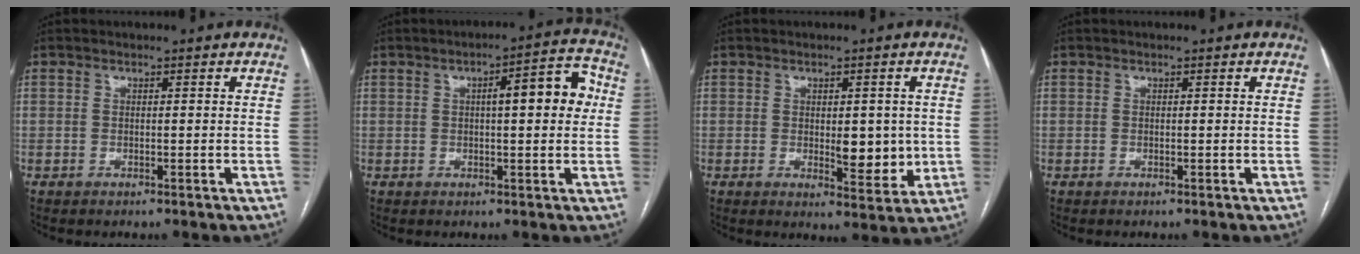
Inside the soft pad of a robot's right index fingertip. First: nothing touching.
{"total": 8.1, "force": [1.2, 1.8, 7.8], "torque": [-0.106, 0.025, 0.014]}
{"total": 6.4, "force": [-0.1, 2.7, 5.8], "torque": [-0.076, -0.008, 0.007]}
{"total": 0.0}